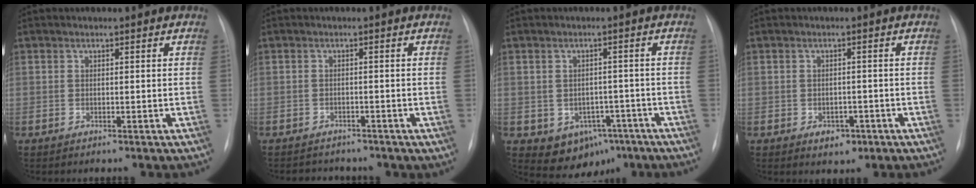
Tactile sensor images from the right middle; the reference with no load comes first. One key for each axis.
{"total": 4.0, "fx": -3.4, "fy": 2.1, "fz": 0.5, "tx": -0.006, "ty": 0.004, "tz": -0.043}
{"total": 7.2, "fx": -3.6, "fy": 5.3, "fz": 3.2, "tx": -0.044, "ty": 0.016, "tz": -0.038}
{"total": 2.8, "fx": -1.5, "fy": 1.9, "fz": 1.5, "tx": -0.015, "ty": 0.004, "tz": -0.011}